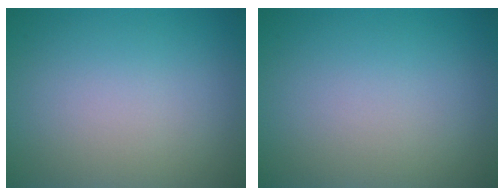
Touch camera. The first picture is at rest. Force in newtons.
{"total": 0.0}